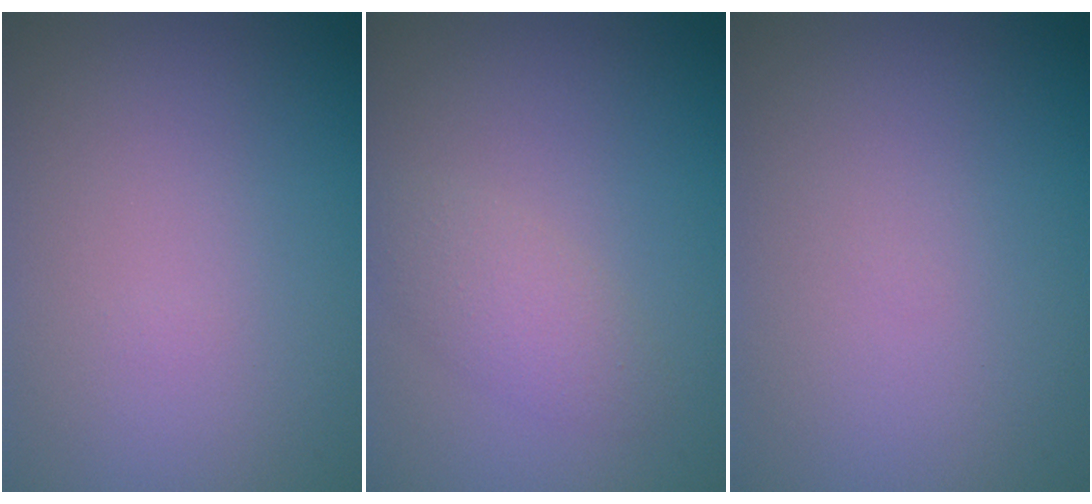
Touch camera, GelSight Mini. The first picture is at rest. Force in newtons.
{"total": 2.1, "press": 2.1, "slide": 0.0}
{"total": 0.0}